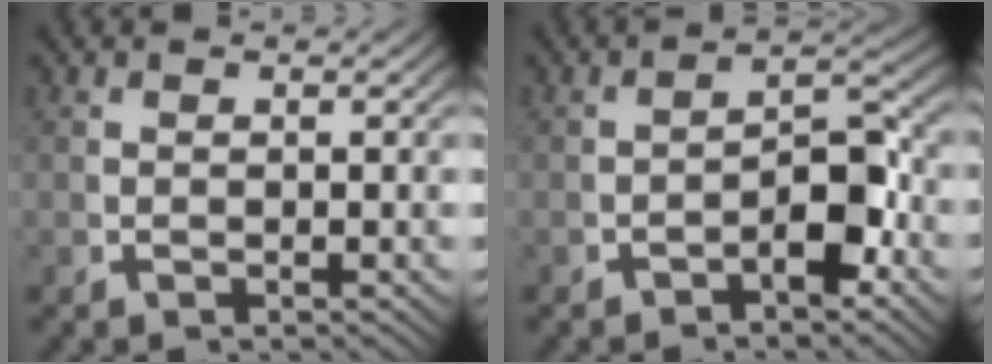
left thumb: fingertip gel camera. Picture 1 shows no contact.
{"total": 4.1, "force": [-1.3, 1.7, 3.5], "torque": [-0.052, -0.007, -0.018]}